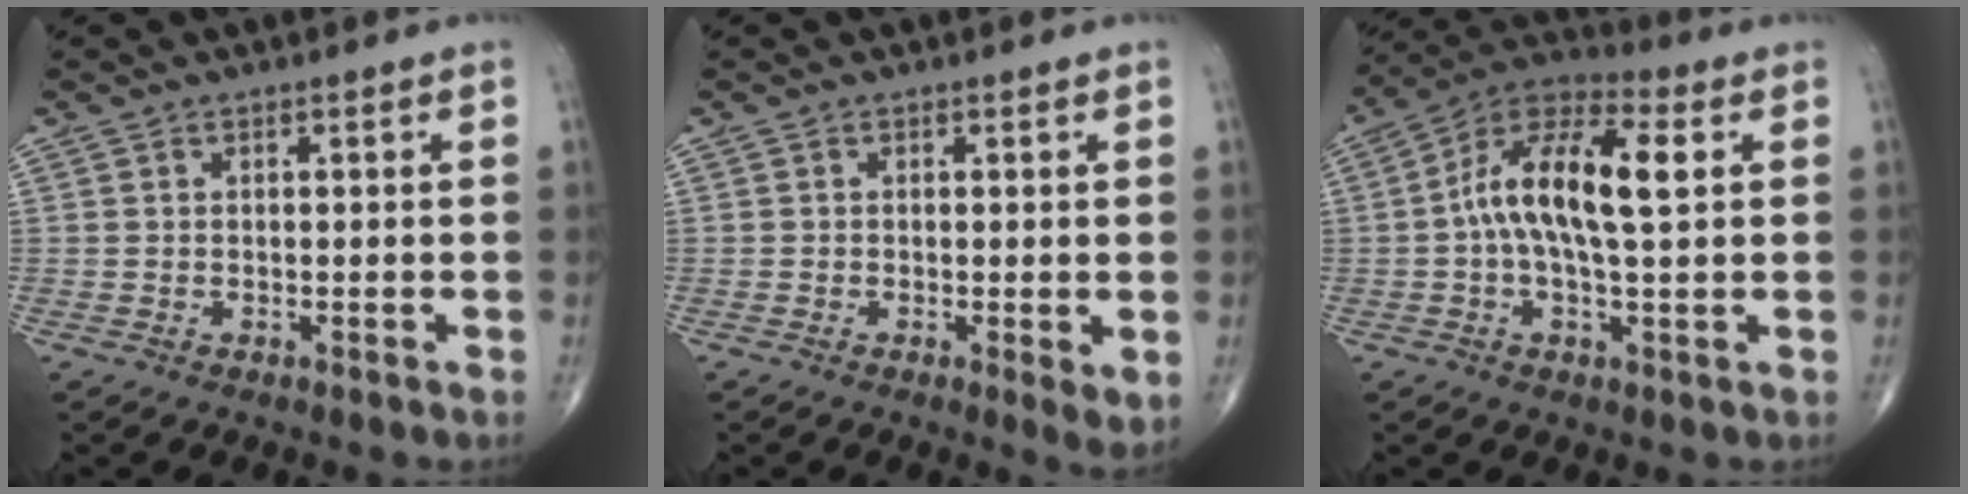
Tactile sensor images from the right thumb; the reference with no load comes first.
{"total": 2.8, "force": [-0.3, 0.8, 2.7], "torque": [-0.040, -0.012, -0.010]}
{"total": 14.7, "force": [1.8, 5.6, 13.4], "torque": [-0.243, 0.030, 0.022]}